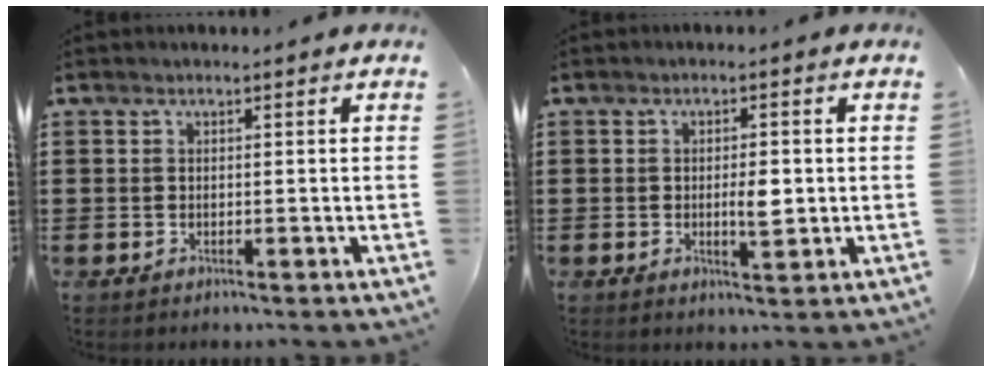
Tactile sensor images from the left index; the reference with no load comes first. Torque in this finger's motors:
{"motor_torque": [0.15, -0.01, 0.36, 0.06]}